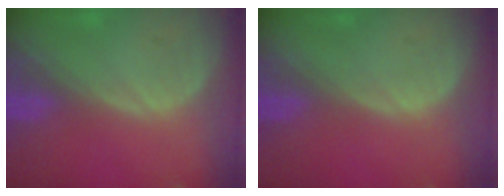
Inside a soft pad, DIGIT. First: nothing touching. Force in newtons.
{"total": 0.0}